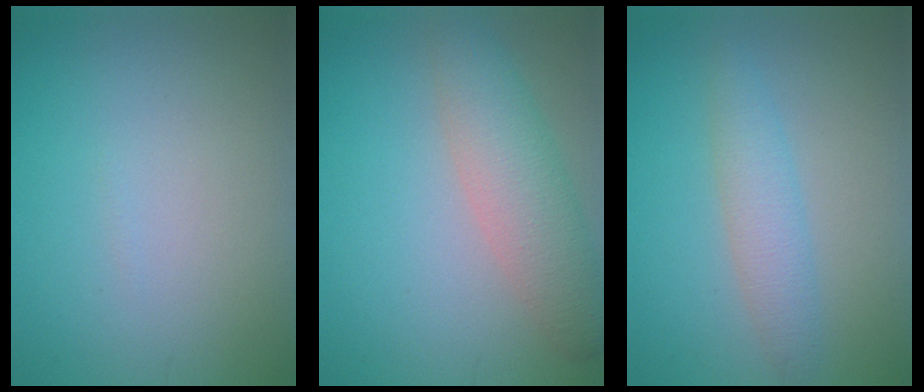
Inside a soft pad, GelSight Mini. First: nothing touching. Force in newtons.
{"total": 4.7, "press": 4.7, "slide": 0.3}
{"total": 2.7, "press": 2.7, "slide": 0.0}